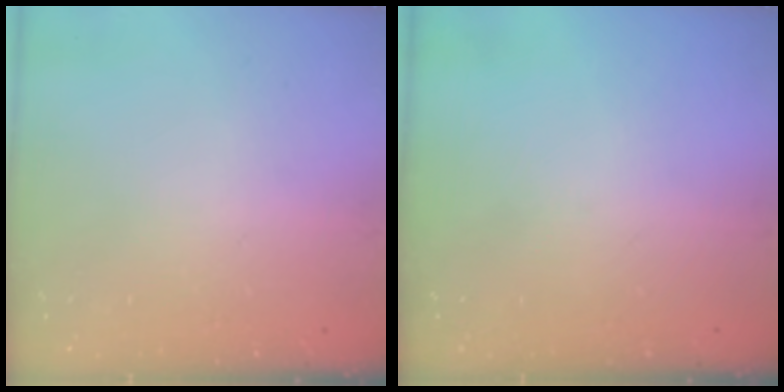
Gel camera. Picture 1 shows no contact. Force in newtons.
{"total": 0.0}